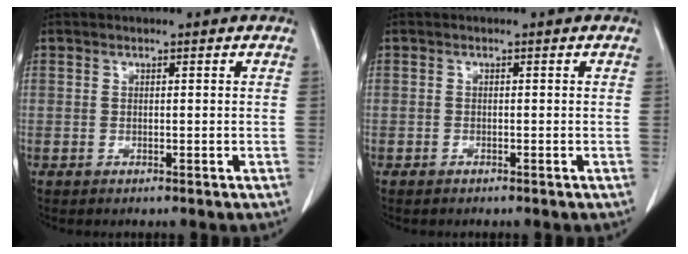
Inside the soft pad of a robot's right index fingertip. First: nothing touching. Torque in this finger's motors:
{"motor_torque": [0.13, -0.10, -0.01, 0.01]}